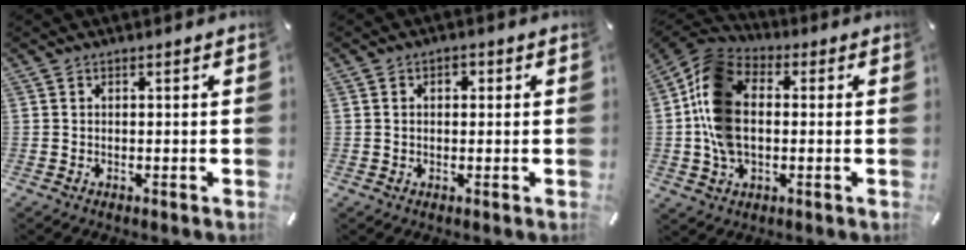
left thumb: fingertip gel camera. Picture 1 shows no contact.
{"total": 2.5, "force": [0.2, 1.9, 1.6], "torque": [-0.018, 0.003, -0.003]}
{"total": 14.1, "force": [-0.6, 10.0, 9.9], "torque": [-0.225, 0.015, -0.010]}